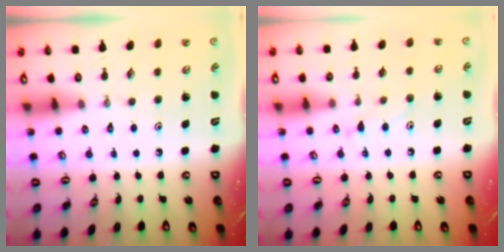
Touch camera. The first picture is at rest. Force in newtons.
{"total": 7.0, "press": 6.9, "slide": 0.7}